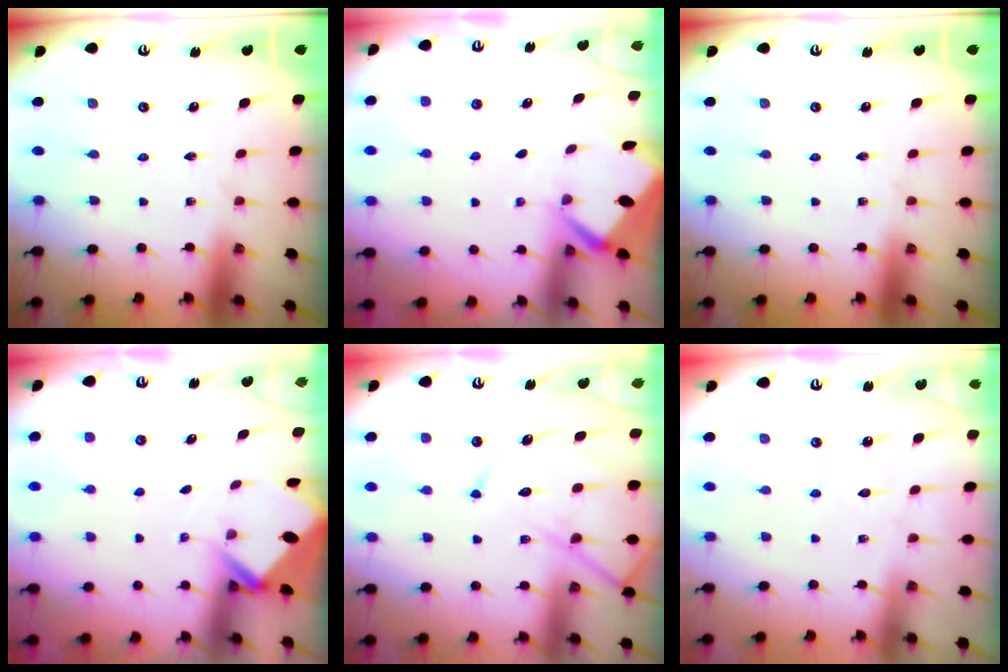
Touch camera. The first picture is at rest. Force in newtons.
{"total": 2.7, "press": 2.7, "slide": 0.2}
{"total": 0.0}
{"total": 2.5, "press": 2.5, "slide": 0.1}
{"total": 13.6, "press": 13.5, "slide": 1.4}
{"total": 3.9, "press": 3.8, "slide": 0.5}